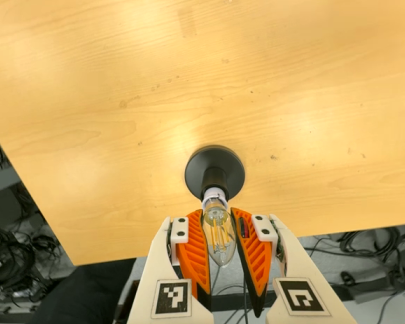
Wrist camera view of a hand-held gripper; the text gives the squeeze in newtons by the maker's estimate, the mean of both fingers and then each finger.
{"total": 23.0, "left": 22.8, "right": 23.1}